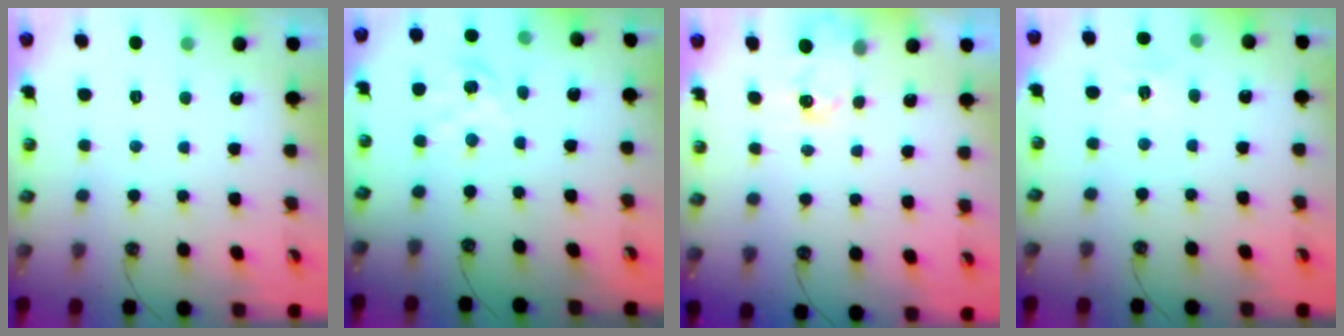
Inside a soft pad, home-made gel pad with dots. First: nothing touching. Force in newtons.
{"total": 4.3, "press": 4.3, "slide": 0.4}
{"total": 3.4, "press": 3.4, "slide": 0.5}
{"total": 5.7, "press": 5.7, "slide": 0.7}